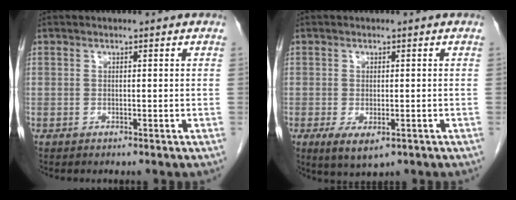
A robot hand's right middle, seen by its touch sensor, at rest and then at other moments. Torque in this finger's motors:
{"motor_torque": [0.25, -0.34, 0.17, 0.03]}